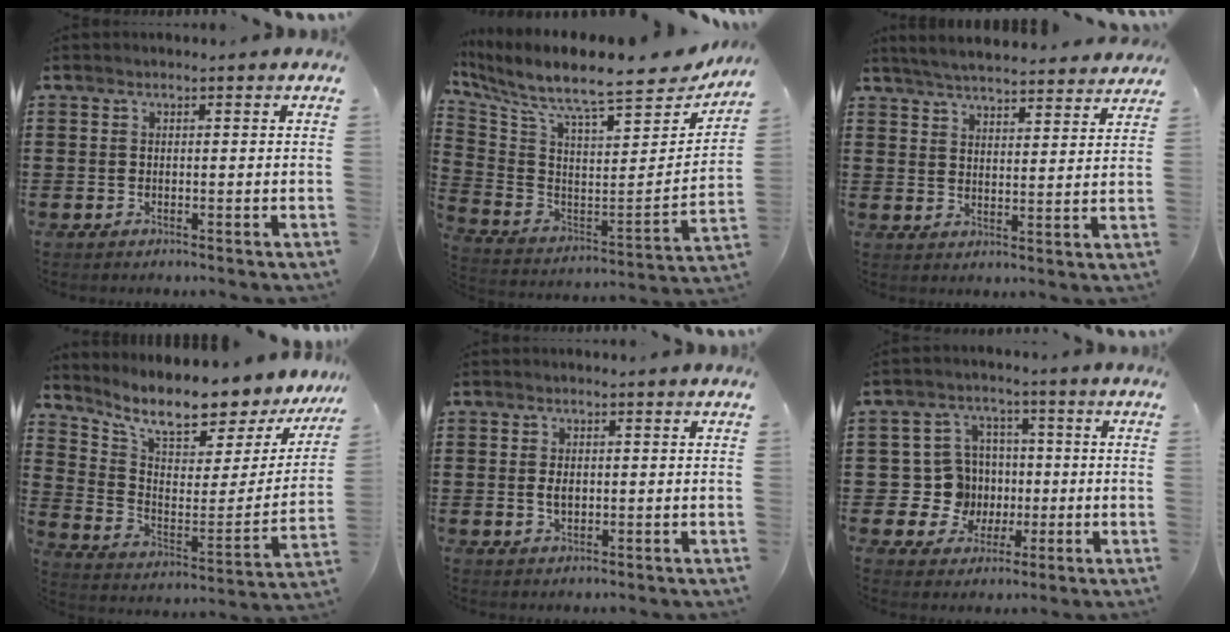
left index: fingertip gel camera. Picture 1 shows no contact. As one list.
[{"total": 9.0, "force": [7.8, 1.0, 4.4], "torque": [-0.114, -0.072, 0.127]}, {"total": 5.0, "force": [4.9, -0.1, 1.0], "torque": [-0.038, -0.024, 0.087]}, {"total": 9.1, "force": [7.8, 1.3, 4.5], "torque": [-0.100, -0.075, 0.124]}, {"total": 2.1, "force": [0.1, 1.1, 1.8], "torque": [-0.038, 0.004, 0.001]}, {"total": 8.5, "force": [0.0, 8.2, 2.2], "torque": [-0.082, 0.011, 0.008]}]